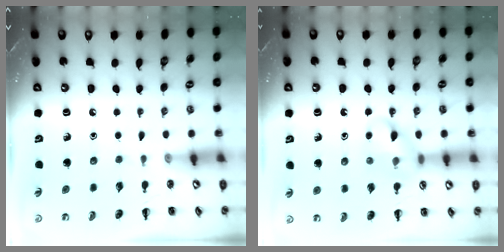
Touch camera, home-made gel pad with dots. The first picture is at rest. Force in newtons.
{"total": 13.0, "press": 12.9, "slide": 2.0}